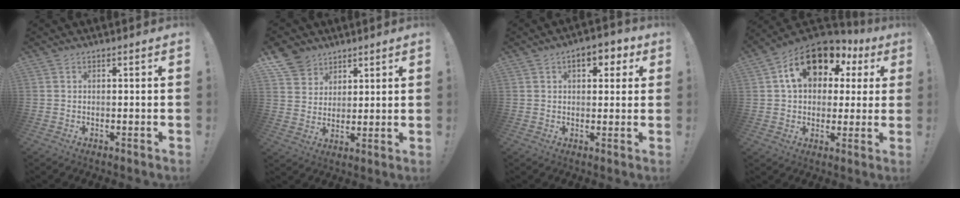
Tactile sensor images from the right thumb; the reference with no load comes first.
{"total": 9.3, "force": [6.5, 6.5, 1.5], "torque": [-0.028, -0.049, 0.130]}
{"total": 6.3, "force": [2.4, 3.8, 4.4], "torque": [-0.049, -0.001, 0.035]}
{"total": 17.5, "force": [8.2, 11.4, 10.5], "torque": [-0.155, -0.033, 0.148]}